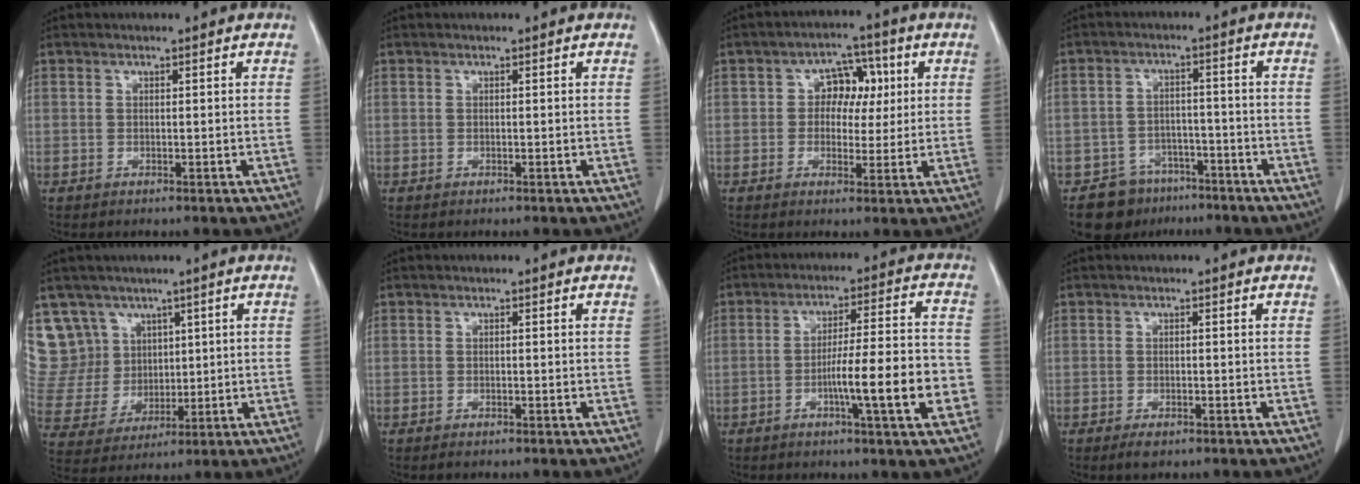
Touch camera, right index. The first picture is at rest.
{"total": 0.0}
{"total": 6.0, "force": [1.1, 4.4, 4.0], "torque": [-0.051, 0.019, 0.015]}
{"total": 6.9, "force": [-5.1, 4.7, 0.6], "torque": [-0.002, 0.016, -0.077]}
{"total": 10.9, "force": [6.6, 8.7, 0.7], "torque": [-0.036, 0.042, 0.152]}
{"total": 0.8, "force": [-0.7, 0.1, 0.4], "torque": [-0.011, -0.003, -0.009]}
{"total": 11.5, "force": [-3.4, 0.5, 11.0], "torque": [-0.169, 0.002, -0.053]}
{"total": 2.0, "force": [-1.3, 0.7, 1.3], "torque": [-0.024, -0.002, -0.017]}